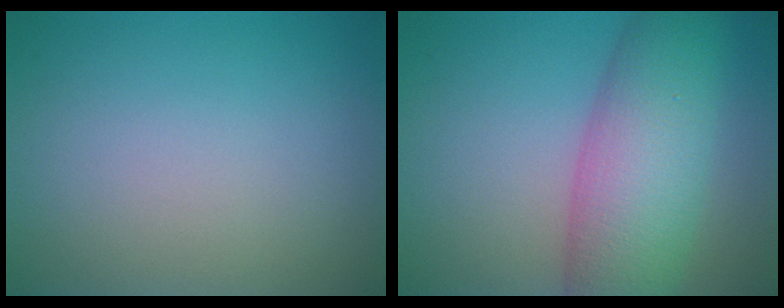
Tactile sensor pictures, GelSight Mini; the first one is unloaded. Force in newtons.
{"total": 8.9, "press": 8.9, "slide": 0.1}